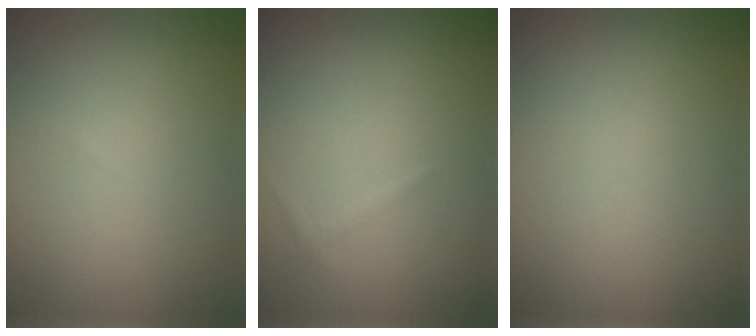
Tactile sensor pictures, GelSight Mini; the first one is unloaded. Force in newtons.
{"total": 0.5, "press": 0.5, "slide": 0.1}
{"total": 0.0}